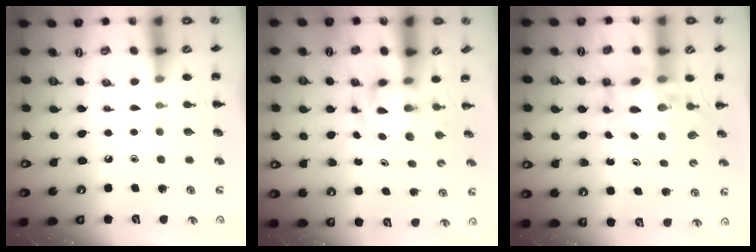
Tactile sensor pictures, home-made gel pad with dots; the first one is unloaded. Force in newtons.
{"total": 3.4, "press": 3.4, "slide": 0.6}
{"total": 12.0, "press": 11.4, "slide": 3.6}